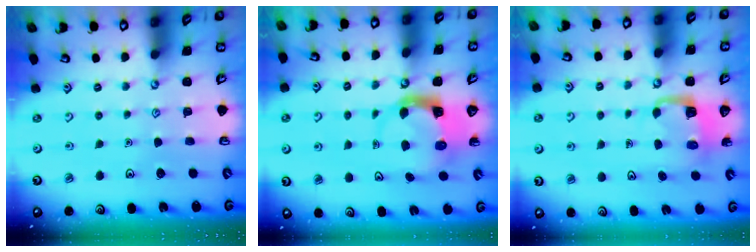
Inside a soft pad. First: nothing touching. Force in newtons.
{"total": 4.0, "press": 3.9, "slide": 0.6}
{"total": 3.3, "press": 3.3, "slide": 0.1}